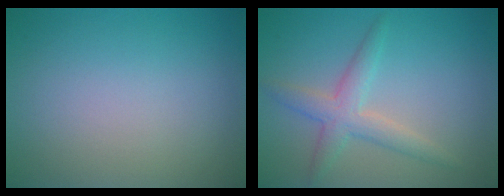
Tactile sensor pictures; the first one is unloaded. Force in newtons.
{"total": 3.1, "press": 3.1, "slide": 0.2}